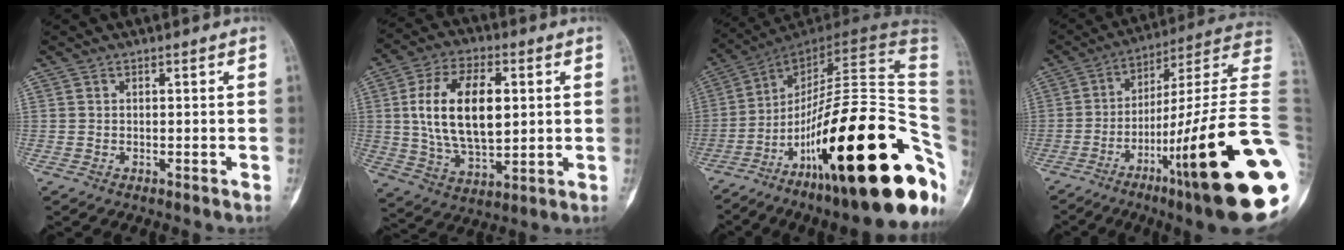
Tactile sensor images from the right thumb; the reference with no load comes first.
{"total": 17.6, "force": [2.6, 9.6, 14.5], "torque": [-0.244, -0.003, 0.050]}
{"total": 37.9, "force": [-12.2, 10.9, 34.2], "torque": [-0.414, 0.082, -0.189]}
{"total": 31.7, "force": [-9.2, 4.1, 30.0], "torque": [-0.350, 0.043, -0.152]}